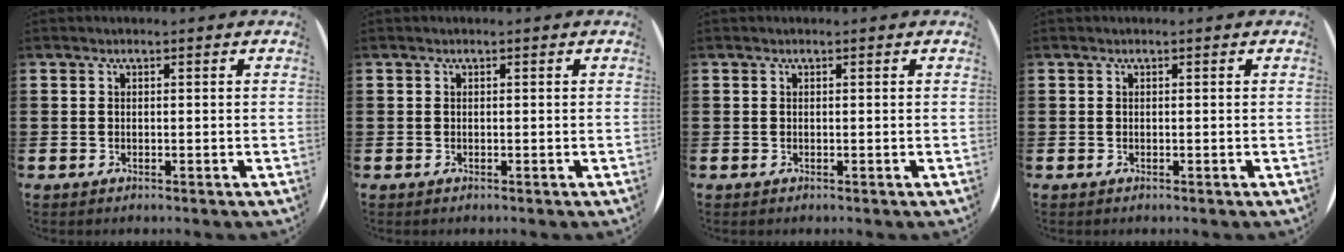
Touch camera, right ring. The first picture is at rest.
{"total": 0.0}
{"total": 0.0}
{"total": 0.0}